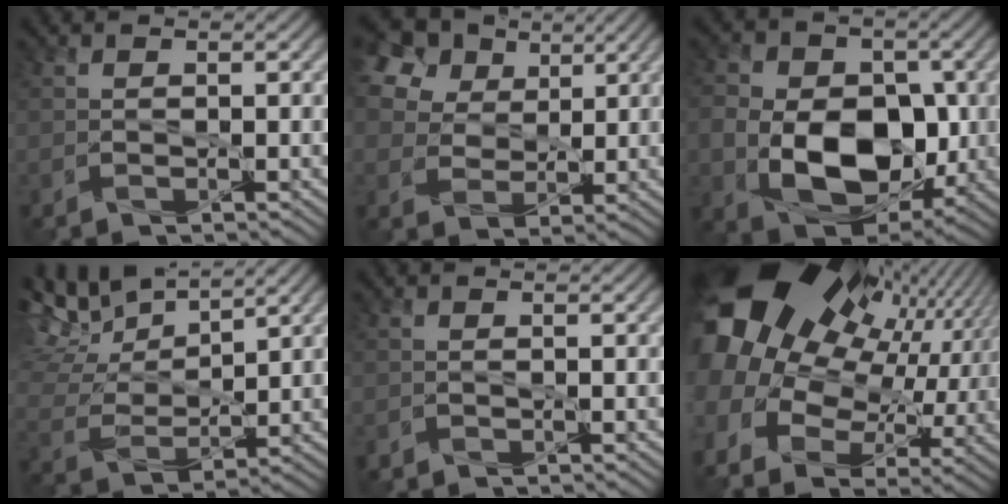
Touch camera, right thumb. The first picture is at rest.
{"total": 15.4, "force": [8.4, 10.7, 7.2], "torque": [-0.225, 0.042, 0.175]}
{"total": 14.6, "force": [-2.6, 10.5, 9.9], "torque": [-0.173, -0.022, -0.045]}
{"total": 10.8, "force": [8.3, 3.1, 6.1], "torque": [-0.156, 0.011, 0.147]}
{"total": 0.6, "force": [-0.5, 0.2, 0.1], "torque": [-0.003, -0.005, -0.009]}
{"total": 20.9, "force": [4.9, 13.7, 15.0], "torque": [-0.291, -0.017, 0.096]}